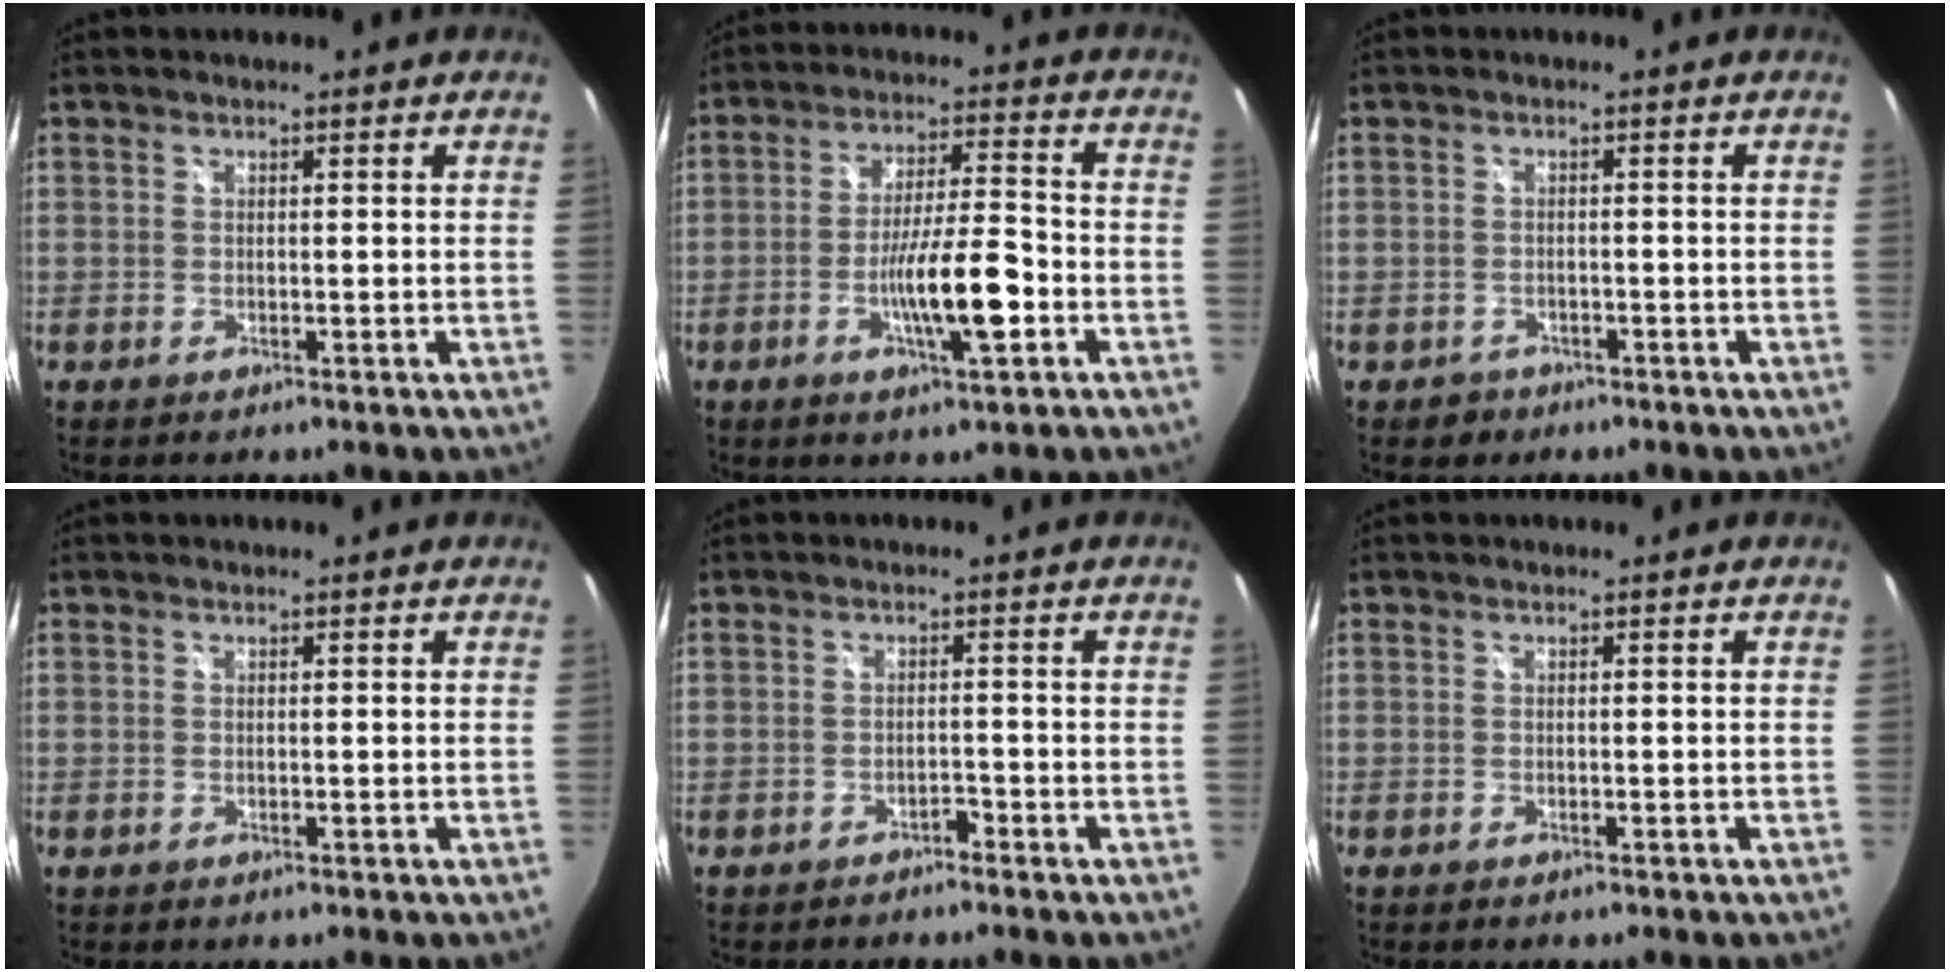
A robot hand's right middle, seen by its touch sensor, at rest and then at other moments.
{"total": 10.3, "force": [-3.8, 1.4, 9.4], "torque": [-0.174, -0.007, -0.064]}
{"total": 2.6, "force": [-1.6, 2.0, 0.3], "torque": [-0.015, 0.001, -0.020]}
{"total": 0.0}
{"total": 1.7, "force": [-1.6, 0.4, 0.2], "torque": [-0.010, -0.001, -0.025]}
{"total": 0.7, "force": [-0.6, 0.1, 0.3], "torque": [-0.005, -0.002, -0.010]}